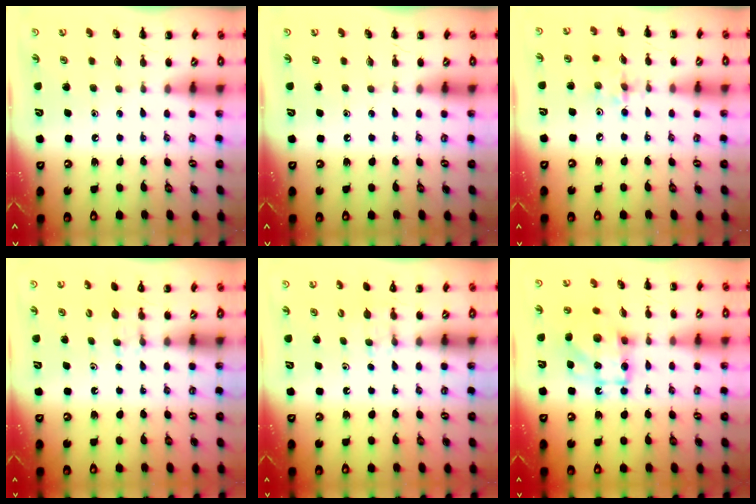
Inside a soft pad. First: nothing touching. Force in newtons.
{"total": 0.0}
{"total": 2.9, "press": 2.9, "slide": 0.5}
{"total": 3.5, "press": 3.3, "slide": 1.2}
{"total": 3.5, "press": 3.3, "slide": 1.2}
{"total": 12.3, "press": 12.2, "slide": 1.5}